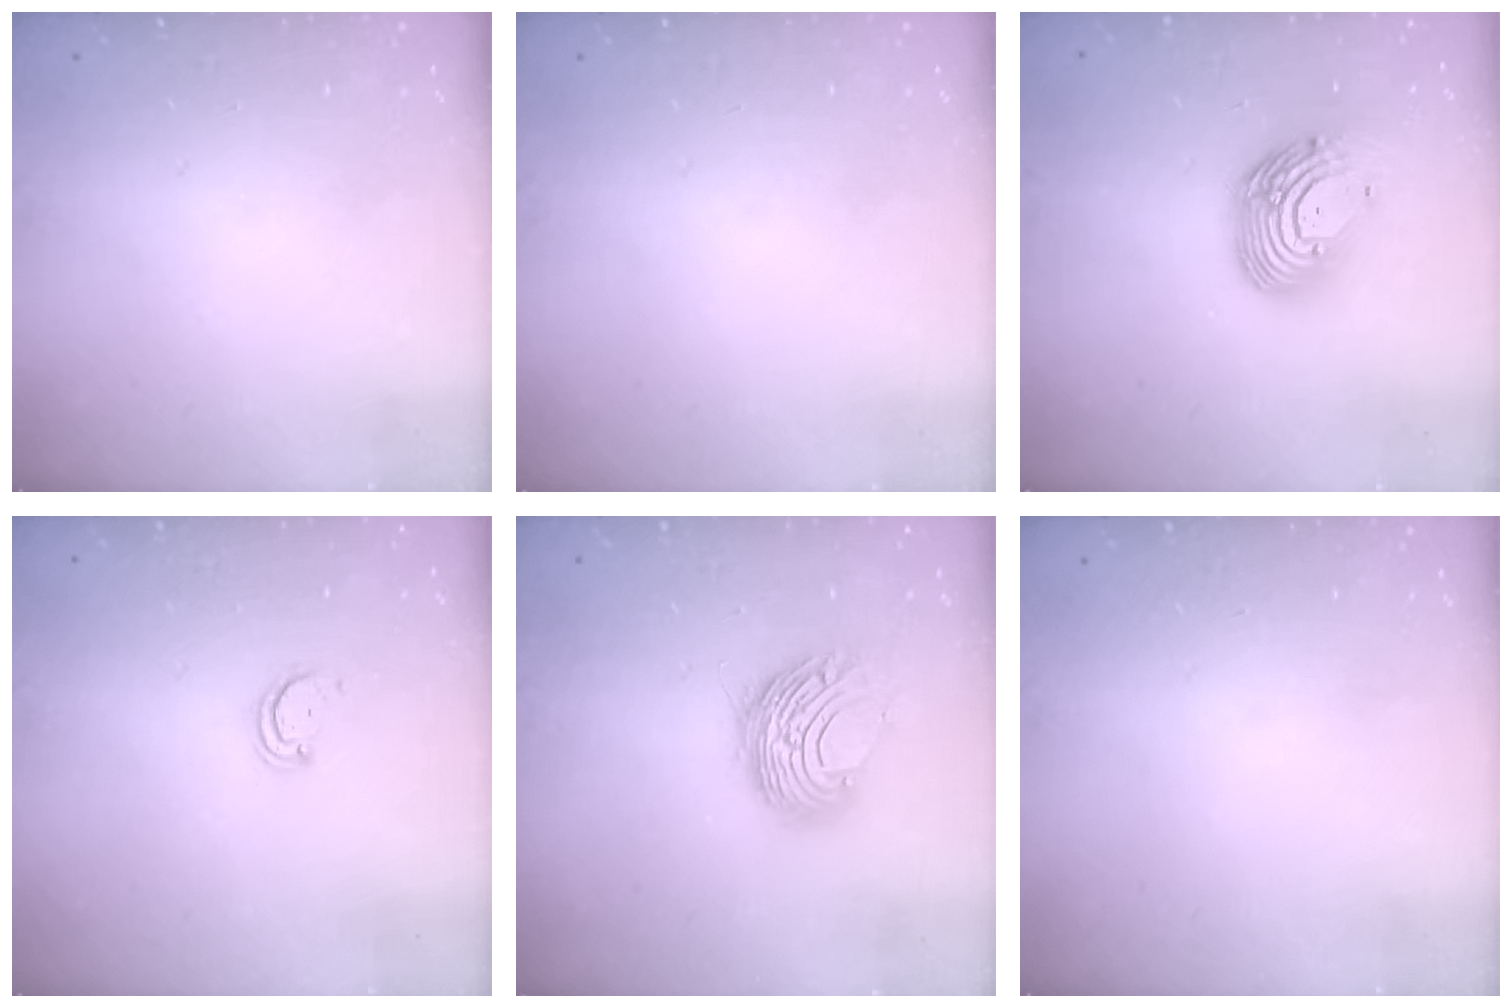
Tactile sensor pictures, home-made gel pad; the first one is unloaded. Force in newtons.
{"total": 0.0}
{"total": 15.0, "press": 14.9, "slide": 1.5}
{"total": 2.2, "press": 2.2, "slide": 0.2}
{"total": 10.9, "press": 10.9, "slide": 0.6}
{"total": 0.0}